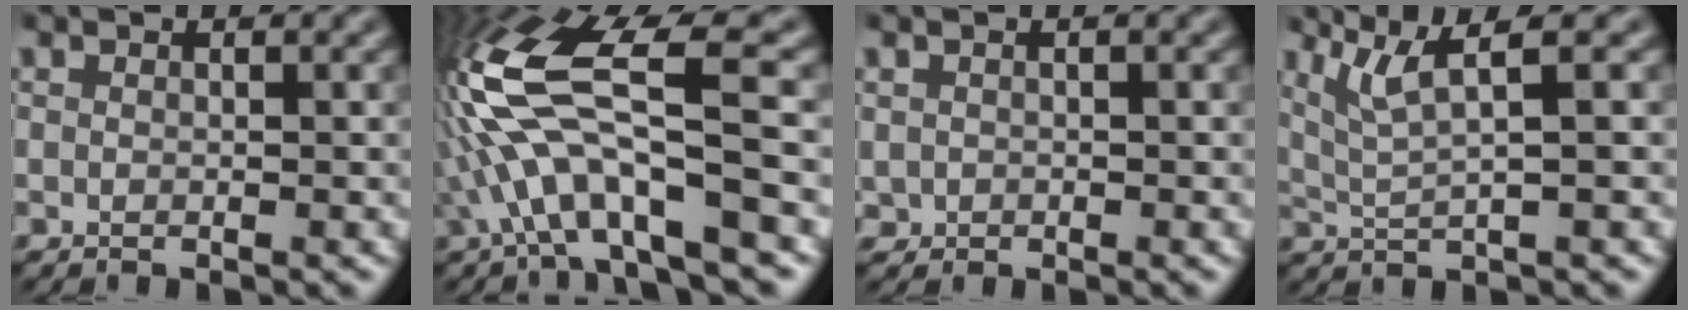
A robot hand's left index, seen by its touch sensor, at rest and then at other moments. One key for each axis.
{"total": 11.3, "fx": -1.2, "fy": 3.2, "fz": 10.8, "tx": -0.227, "ty": 0.020, "tz": -0.022}
{"total": 0.8, "fx": 0.0, "fy": 0.8, "fz": 0.1, "tx": -0.003, "ty": -0.004, "tz": 0.002}
{"total": 3.9, "fx": 2.1, "fy": 0.6, "fz": 3.2, "tx": -0.062, "ty": 0.004, "tz": 0.047}